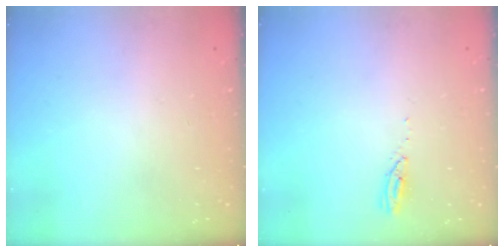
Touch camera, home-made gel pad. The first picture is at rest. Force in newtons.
{"total": 3.0, "press": 2.9, "slide": 0.4}